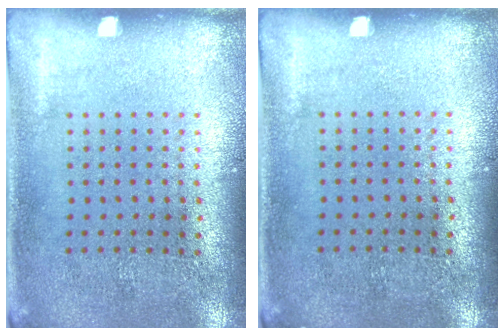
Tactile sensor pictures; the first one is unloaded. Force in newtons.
{"total": 0.0}